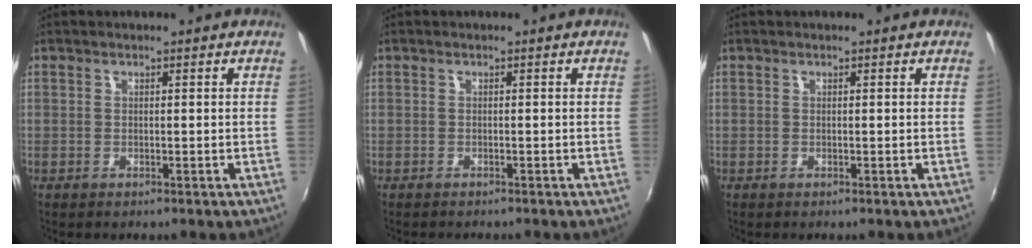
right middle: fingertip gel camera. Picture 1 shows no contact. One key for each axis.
{"total": 0.6, "fx": -0.6, "fy": 0.0, "fz": 0.1, "tx": -0.003, "ty": -0.004, "tz": -0.010}
{"total": 0.0}